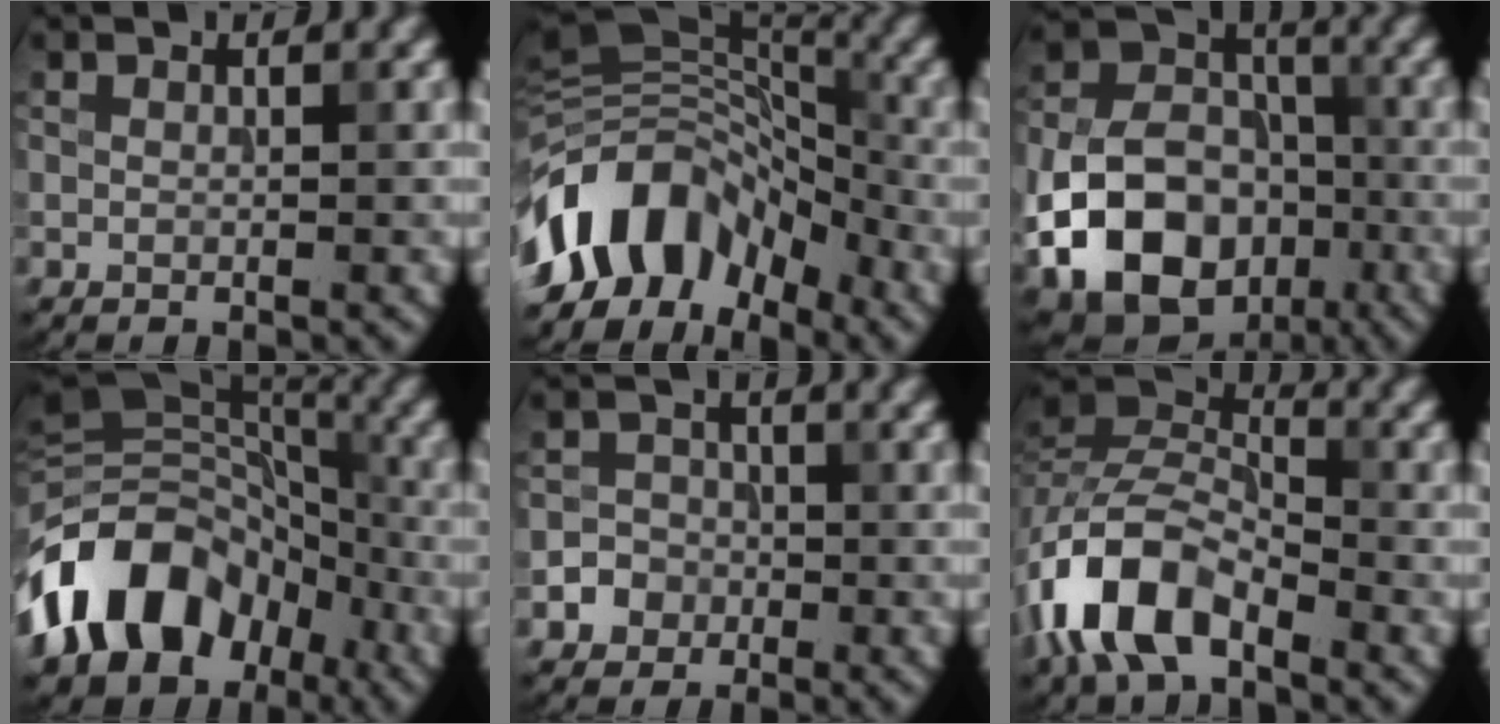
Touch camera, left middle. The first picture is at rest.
{"total": 12.5, "force": [-5.6, 7.9, 7.8], "torque": [-0.144, 0.028, -0.119]}
{"total": 14.7, "force": [-5.8, 11.0, 7.9], "torque": [-0.151, -0.028, -0.113]}
{"total": 13.6, "force": [-6.4, 9.3, 7.4], "torque": [-0.143, 0.017, -0.129]}
{"total": 2.4, "force": [-1.0, 2.2, 0.3], "torque": [0.015, 0.003, -0.023]}
{"total": 8.1, "force": [-4.3, 4.4, 5.3], "torque": [-0.101, 0.008, -0.096]}